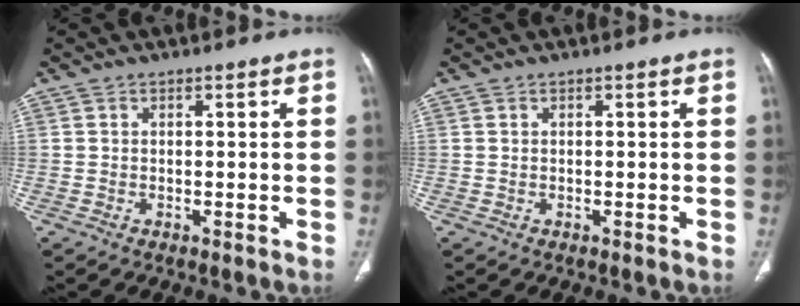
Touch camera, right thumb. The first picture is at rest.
{"total": 0.0}